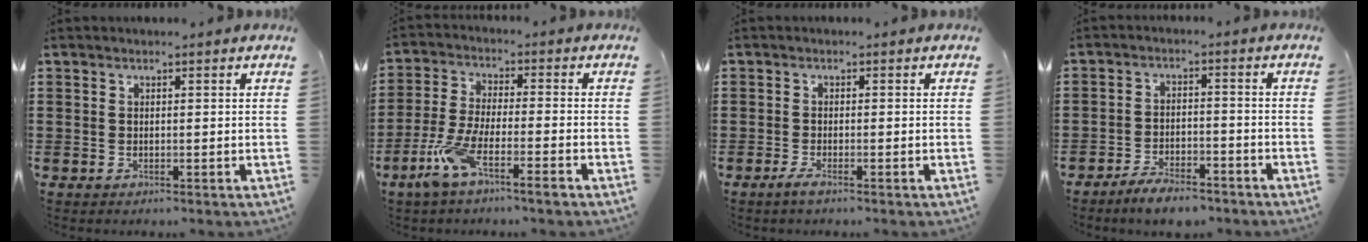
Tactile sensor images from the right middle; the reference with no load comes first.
{"total": 7.6, "force": [-4.9, 1.3, 5.6], "torque": [-0.138, -0.016, -0.099]}
{"total": 1.3, "force": [-0.9, 0.0, 1.0], "torque": [-0.026, -0.007, -0.018]}
{"total": 4.7, "force": [-4.4, 0.8, 1.5], "torque": [-0.032, 0.001, -0.087]}